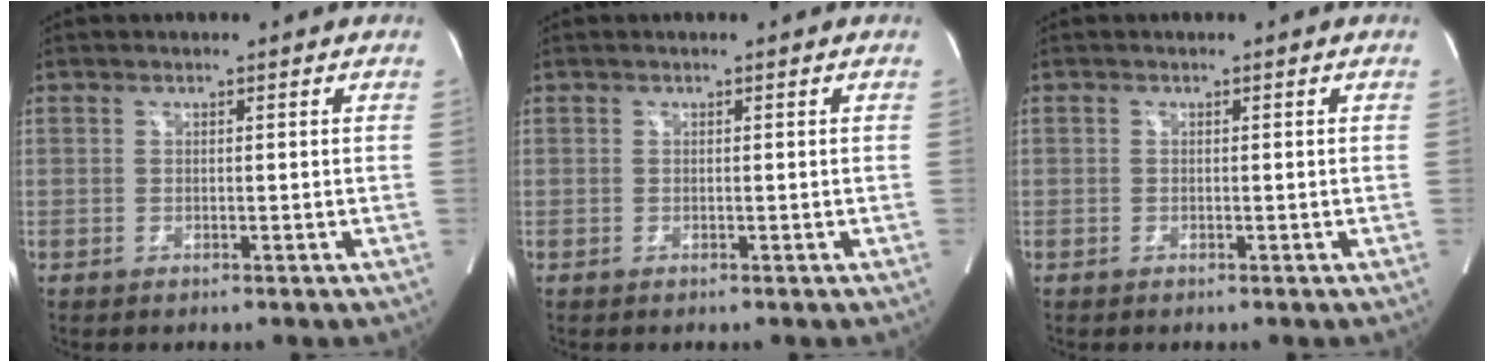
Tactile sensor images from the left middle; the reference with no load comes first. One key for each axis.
{"total": 0.0}
{"total": 0.0}